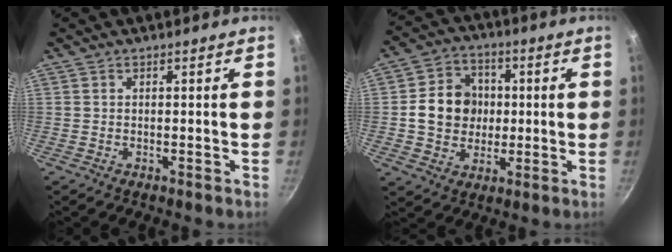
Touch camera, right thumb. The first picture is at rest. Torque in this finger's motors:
{"motor_torque": [1.16, 2.10, 0.99, -0.66, 0.10]}